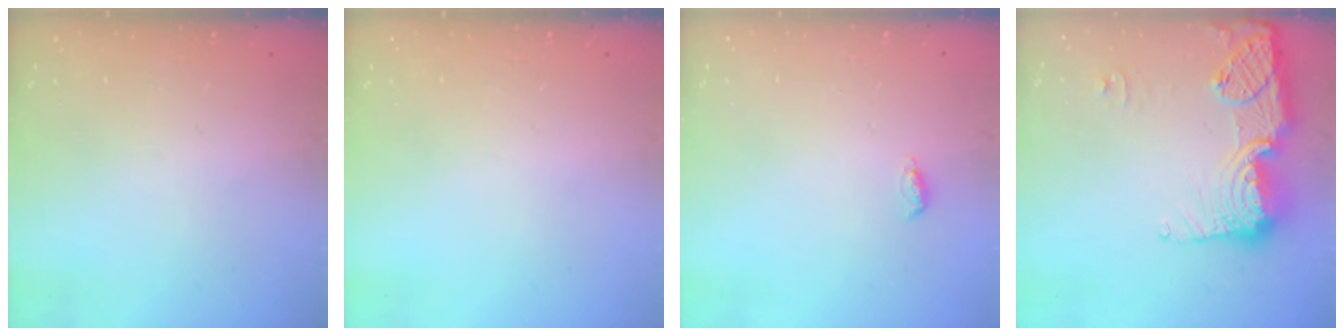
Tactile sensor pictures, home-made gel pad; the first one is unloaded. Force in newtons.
{"total": 0.0}
{"total": 4.4, "press": 4.1, "slide": 1.5}
{"total": 16.5, "press": 16.5, "slide": 1.1}